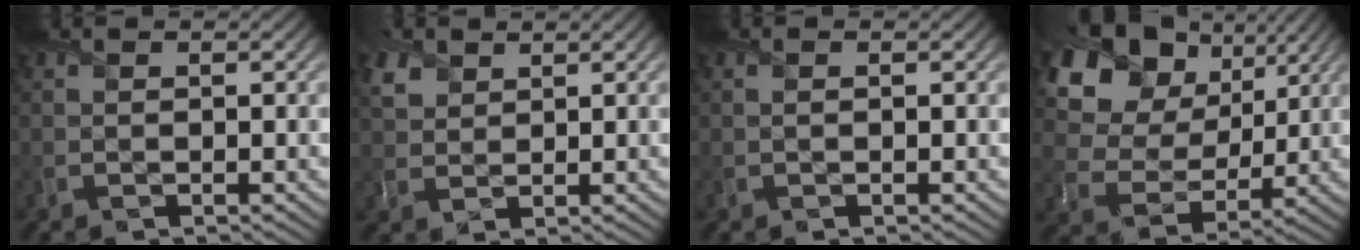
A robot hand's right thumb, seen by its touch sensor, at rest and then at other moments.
{"total": 3.2, "force": [1.9, 2.1, 1.4], "torque": [-0.046, 0.004, 0.043]}
{"total": 0.7, "force": [0.0, 0.2, 0.6], "torque": [-0.016, 0.000, 0.000]}
{"total": 16.8, "force": [8.1, 11.4, 9.2], "torque": [-0.225, 0.042, 0.142]}